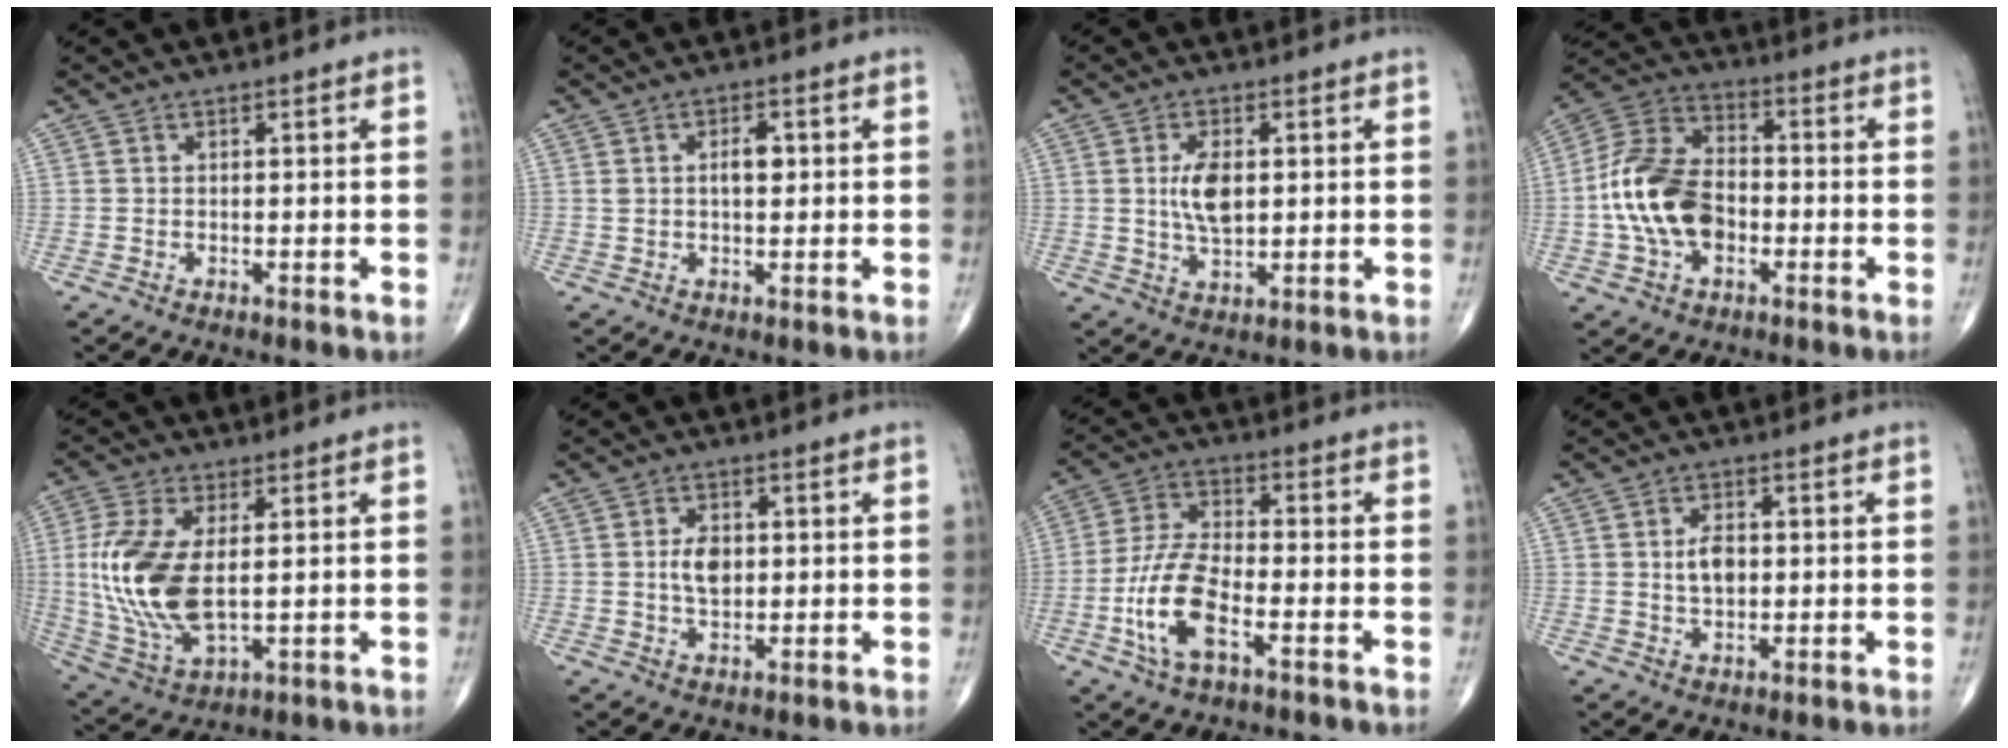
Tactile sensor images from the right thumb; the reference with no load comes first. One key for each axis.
{"total": 3.6, "fx": 0.7, "fy": 1.8, "fz": 3.0, "tx": -0.046, "ty": 0.003, "tz": 0.011}
{"total": 6.8, "fx": 0.9, "fy": 3.5, "fz": 5.8, "tx": -0.101, "ty": -0.008, "tz": 0.017}
{"total": 15.0, "fx": -2.6, "fy": 9.7, "fz": 11.1, "tx": -0.206, "ty": 0.035, "tz": -0.055}
{"total": 15.3, "fx": 1.0, "fy": 7.5, "fz": 13.2, "tx": -0.292, "ty": -0.012, "tz": 0.031}
{"total": 4.9, "fx": 0.4, "fy": 3.1, "fz": 3.8, "tx": -0.058, "ty": -0.003, "tz": 0.007}
{"total": 11.8, "fx": -4.3, "fy": 4.7, "fz": 9.9, "tx": -0.210, "ty": 0.022, "tz": -0.085}
{"total": 4.6, "fx": 0.4, "fy": 2.8, "fz": 3.6, "tx": -0.056, "ty": -0.001, "tz": 0.007}